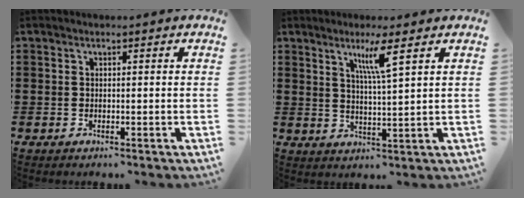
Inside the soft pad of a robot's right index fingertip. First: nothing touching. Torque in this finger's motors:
{"motor_torque": [0.59, 0.08, 0.15, 0.11]}